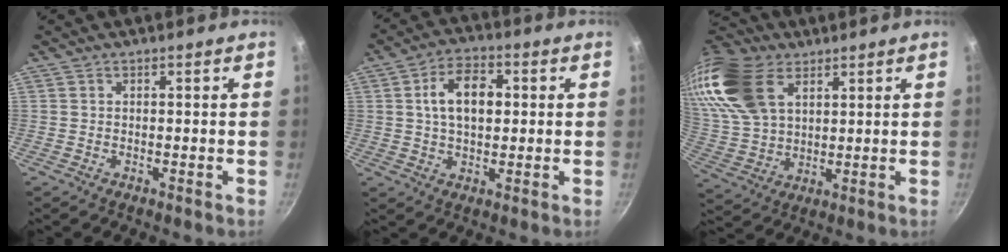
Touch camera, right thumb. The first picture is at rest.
{"total": 9.7, "force": [1.6, 6.0, 7.5], "torque": [-0.111, 0.011, 0.021]}
{"total": 20.0, "force": [9.2, 12.3, 12.7], "torque": [-0.266, -0.007, 0.186]}